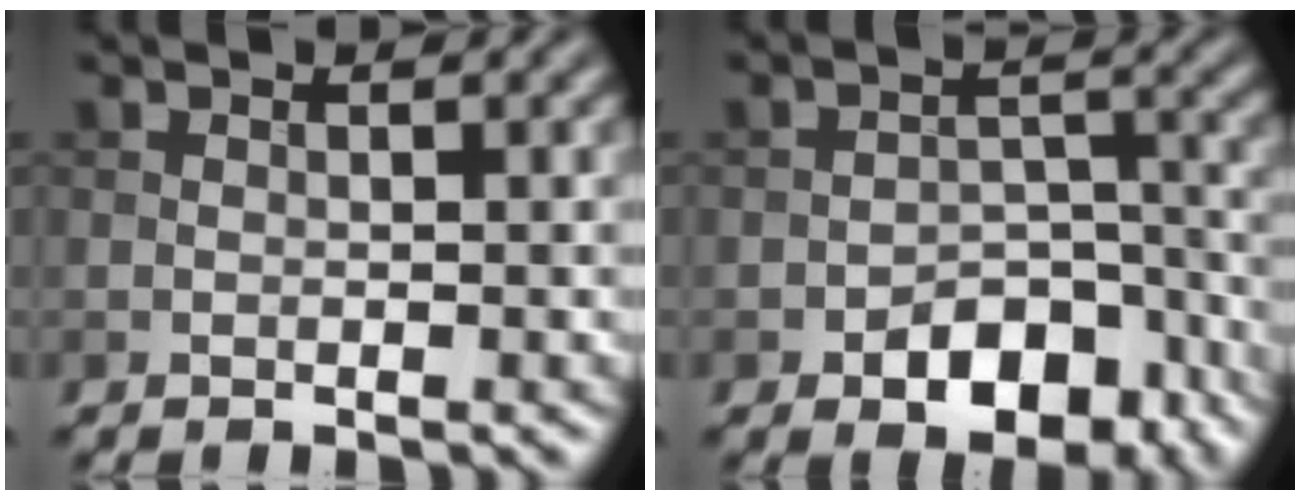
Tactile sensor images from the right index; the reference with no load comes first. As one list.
[{"total": 6.7, "force": [-4.1, 3.8, 3.6], "torque": [-0.040, 0.000, -0.065]}]